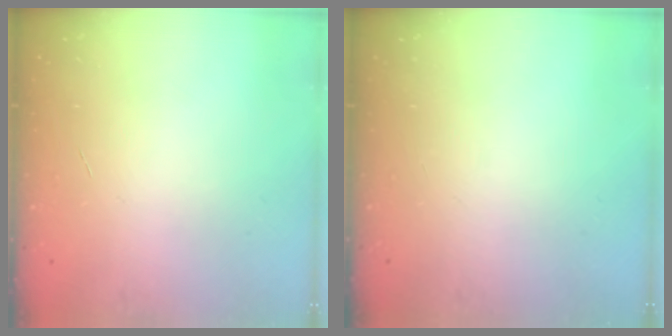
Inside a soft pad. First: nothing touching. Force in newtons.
{"total": 0.0}